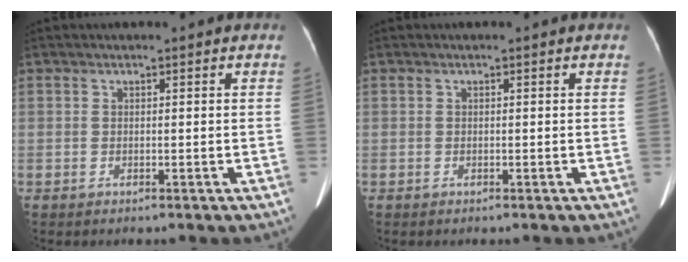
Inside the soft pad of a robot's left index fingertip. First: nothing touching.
{"total": 0.0}